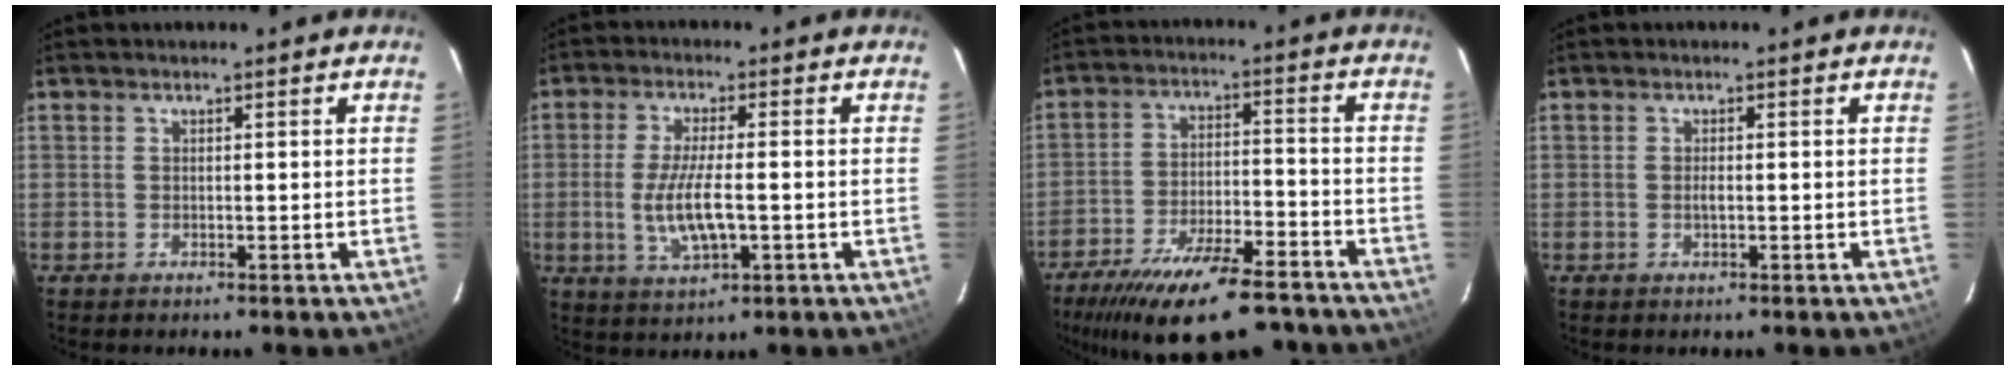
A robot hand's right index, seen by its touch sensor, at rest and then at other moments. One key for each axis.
{"total": 9.1, "fx": -1.6, "fy": 2.7, "fz": 8.6, "tx": -0.170, "ty": -0.009, "tz": -0.025}
{"total": 22.4, "fx": -17.3, "fy": 6.8, "fz": 12.5, "tx": -0.231, "ty": -0.030, "tz": -0.251}
{"total": 1.4, "fx": -0.2, "fy": 0.5, "fz": 1.3, "tx": -0.023, "ty": 0.002, "tz": -0.002}